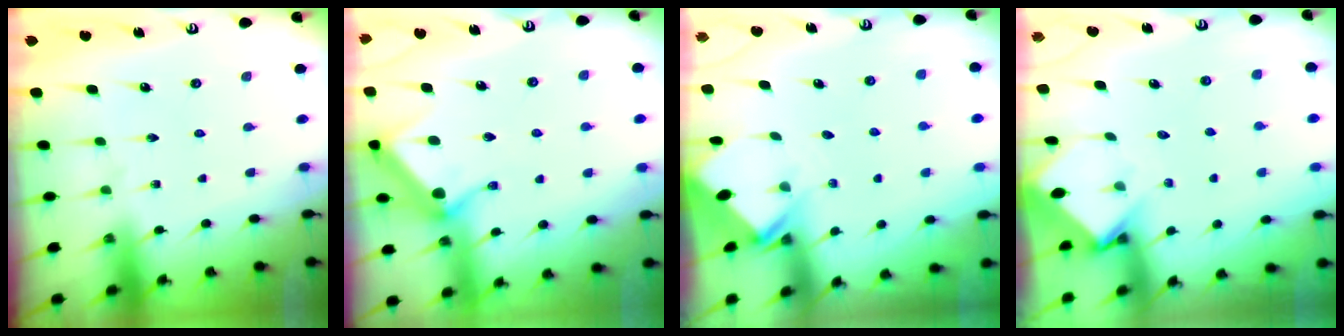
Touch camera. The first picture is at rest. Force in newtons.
{"total": 11.8, "press": 11.7, "slide": 0.3}
{"total": 2.7, "press": 2.7, "slide": 0.2}
{"total": 3.7, "press": 3.7, "slide": 0.2}